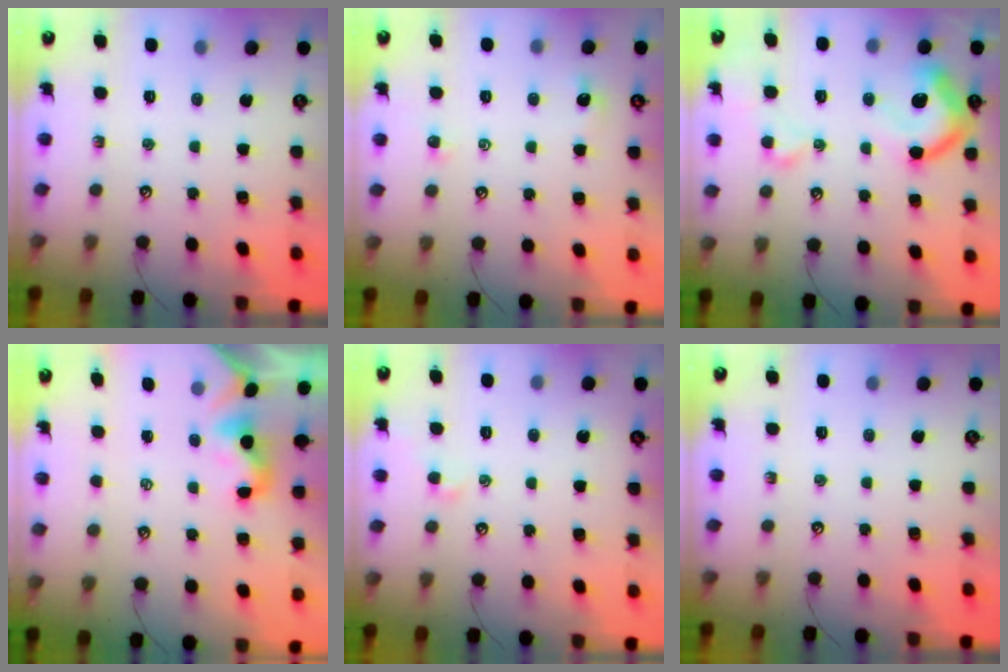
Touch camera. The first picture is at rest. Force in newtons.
{"total": 0.0}
{"total": 12.4, "press": 12.2, "slide": 1.9}
{"total": 2.2, "press": 2.1, "slide": 0.5}
{"total": 0.8, "press": 0.7, "slide": 0.4}
{"total": 0.0}